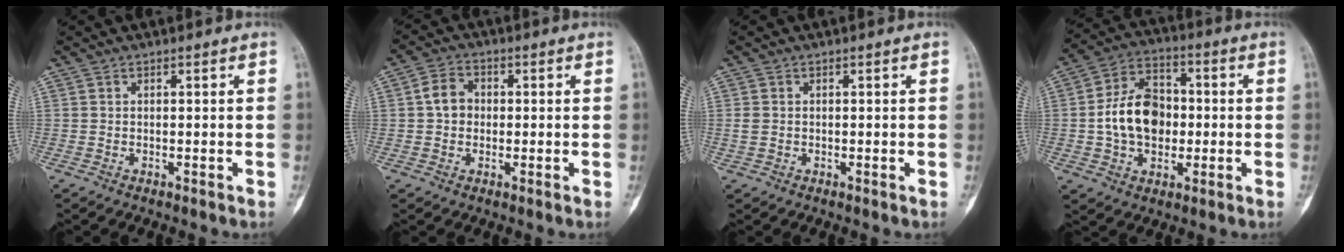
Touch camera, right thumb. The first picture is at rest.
{"total": 4.8, "force": [0.2, 3.9, 2.8], "torque": [-0.037, 0.014, -0.005]}
{"total": 1.7, "force": [0.0, 1.4, 0.9], "torque": [-0.023, 0.001, -0.001]}
{"total": 13.3, "force": [-0.6, 9.5, 9.3], "torque": [-0.136, 0.025, -0.015]}